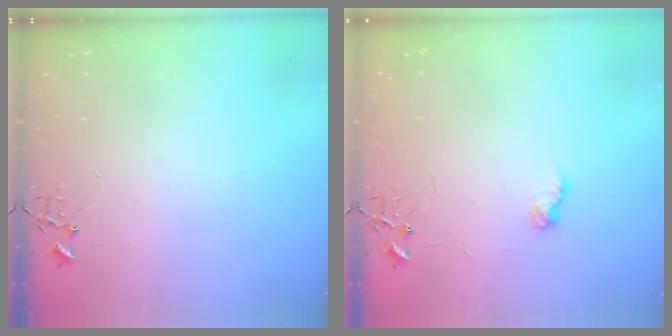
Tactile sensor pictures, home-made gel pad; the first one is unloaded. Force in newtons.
{"total": 6.3, "press": 6.3, "slide": 0.1}